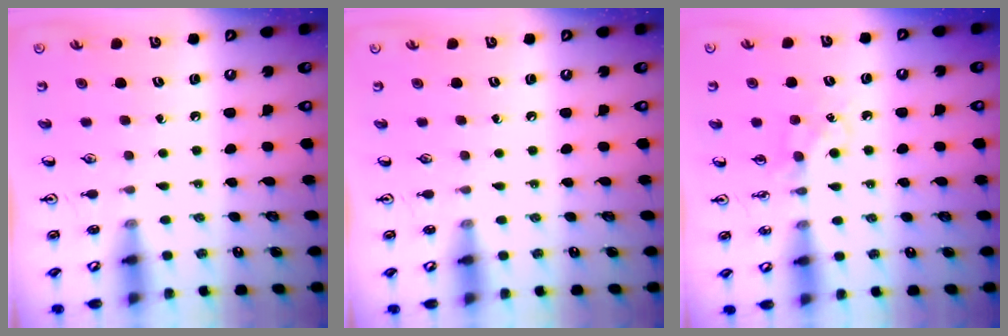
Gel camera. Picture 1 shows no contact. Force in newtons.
{"total": 0.0}
{"total": 4.2, "press": 4.2, "slide": 0.4}